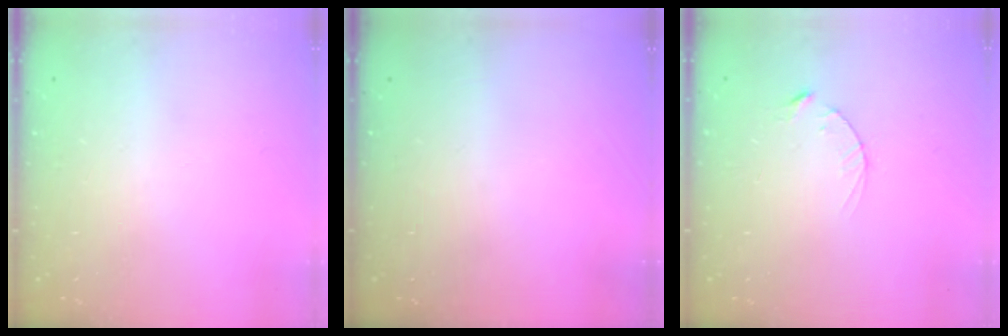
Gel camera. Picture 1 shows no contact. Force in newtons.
{"total": 0.0}
{"total": 2.5, "press": 2.5, "slide": 0.4}